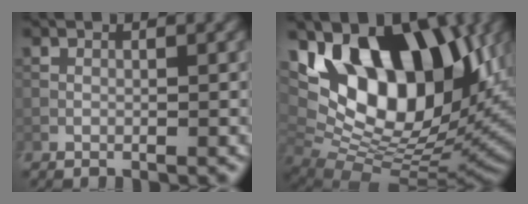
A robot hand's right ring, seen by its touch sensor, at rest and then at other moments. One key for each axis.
{"total": 14.9, "fx": 5.1, "fy": 8.2, "fz": 11.3, "tx": -0.170, "ty": 0.000, "tz": 0.084}